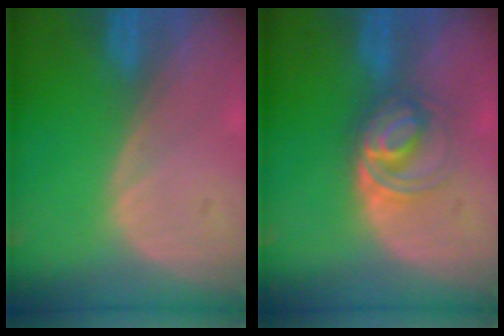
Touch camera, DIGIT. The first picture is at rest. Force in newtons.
{"total": 5.5, "press": 5.4, "slide": 1.3}